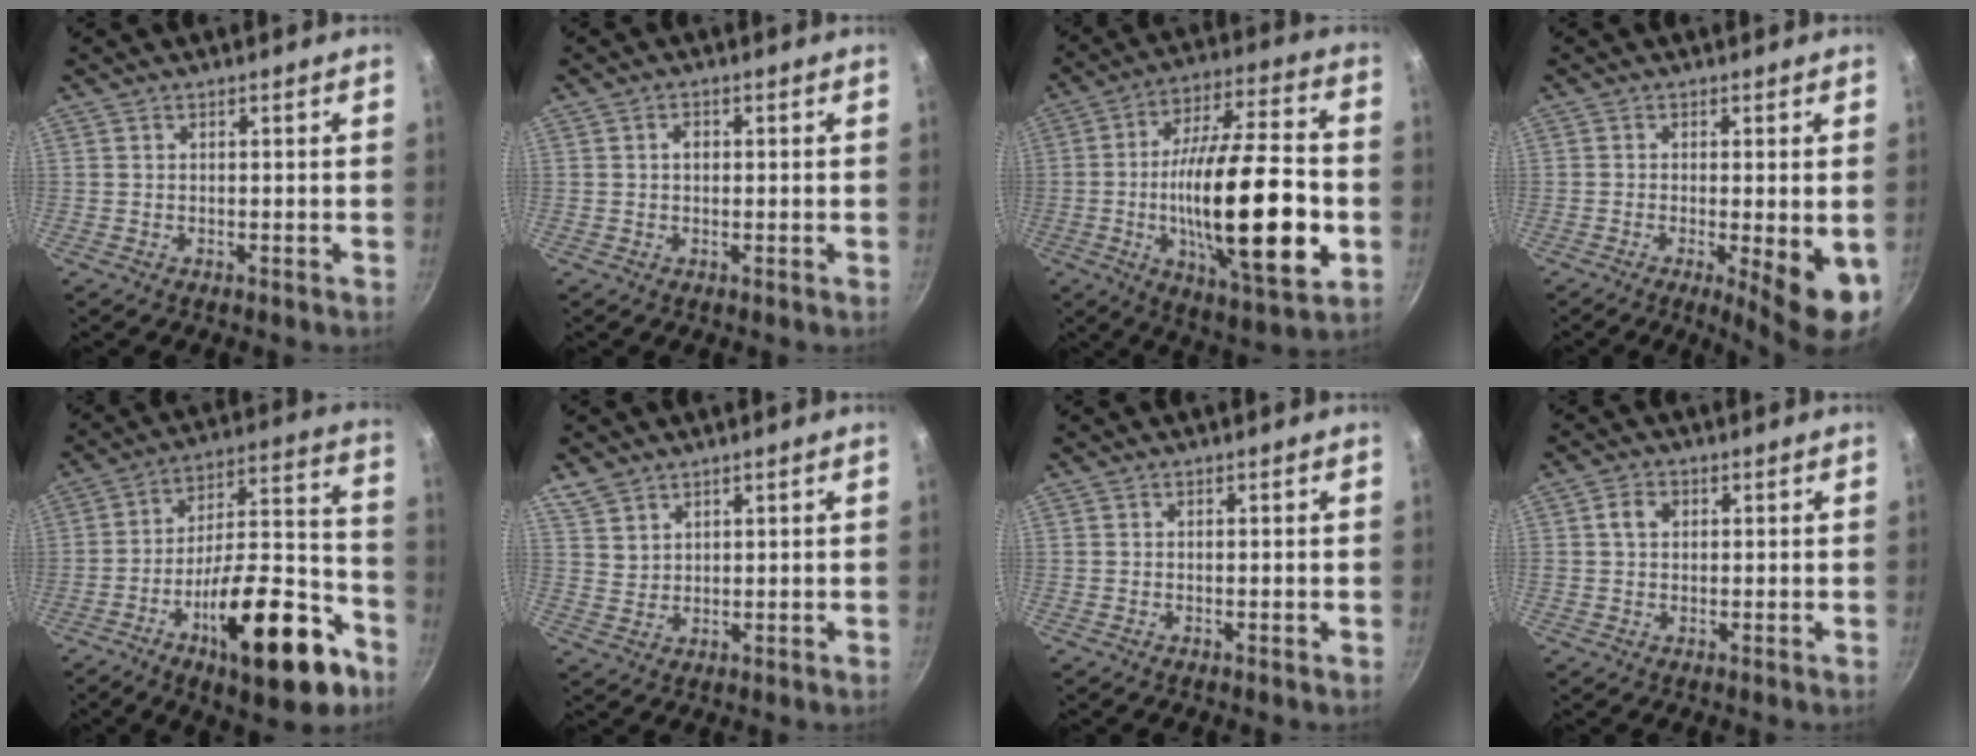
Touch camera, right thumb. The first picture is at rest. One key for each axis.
{"total": 1.8, "fx": 0.2, "fy": 1.3, "fz": 1.2, "tx": -0.013, "ty": 0.004, "tz": 0.002}
{"total": 26.8, "fx": -4.7, "fy": 8.4, "fz": 25.0, "tx": -0.408, "ty": 0.018, "tz": -0.073}
{"total": 8.3, "fx": -2.1, "fy": 1.7, "fz": 7.9, "tx": -0.104, "ty": -0.010, "tz": -0.022}
{"total": 24.9, "fx": -12.4, "fy": 9.2, "fz": 19.5, "tx": -0.244, "ty": 0.080, "tz": -0.191}
{"total": 4.4, "fx": 3.2, "fy": 2.6, "fz": 1.2, "tx": -0.013, "ty": -0.006, "tz": 0.069}
{"total": 0.6, "fx": -0.1, "fy": -0.2, "fz": 0.6, "tx": -0.009, "ty": -0.001, "tz": -0.005}
{"total": 3.1, "fx": 0.7, "fy": 2.4, "fz": 1.8, "tx": -0.021, "ty": 0.005, "tz": 0.008}